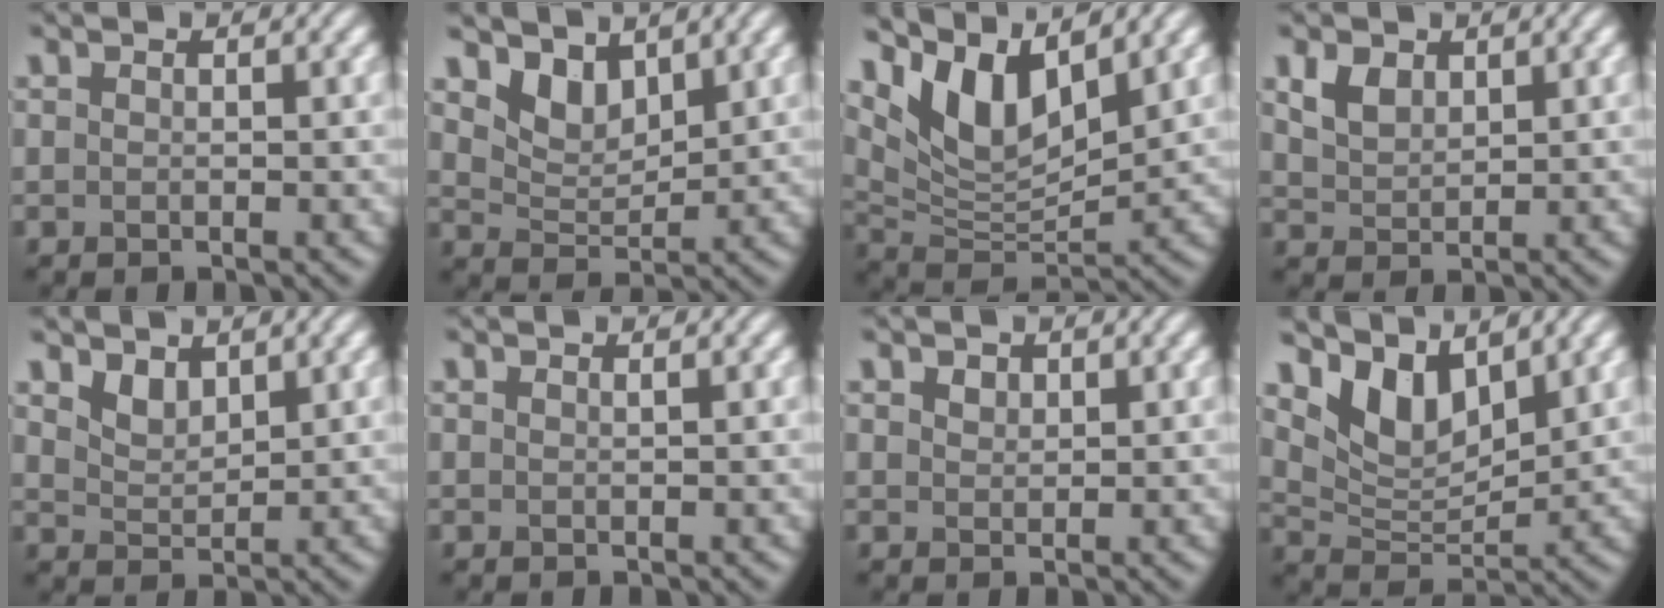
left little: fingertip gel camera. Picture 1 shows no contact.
{"total": 3.4, "force": [2.7, 1.7, 1.3], "torque": [-0.040, -0.016, 0.053]}
{"total": 7.3, "force": [4.7, 2.8, 4.9], "torque": [-0.098, -0.006, 0.090]}
{"total": 2.5, "force": [1.5, 1.6, 1.3], "torque": [-0.032, 0.000, 0.032]}
{"total": 2.0, "force": [1.6, 1.0, 0.8], "torque": [-0.021, -0.005, 0.034]}
{"total": 0.0}
{"total": 1.0, "force": [0.8, 0.6, 0.3], "torque": [-0.007, 0.001, 0.016]}
{"total": 5.4, "force": [3.9, 2.4, 2.9], "torque": [-0.066, -0.008, 0.071]}